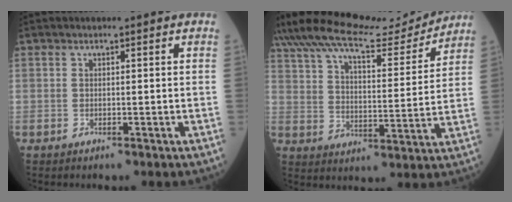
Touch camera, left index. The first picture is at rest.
{"total": 18.0, "force": [16.7, 2.5, 6.2], "torque": [-0.122, 0.003, 0.256]}